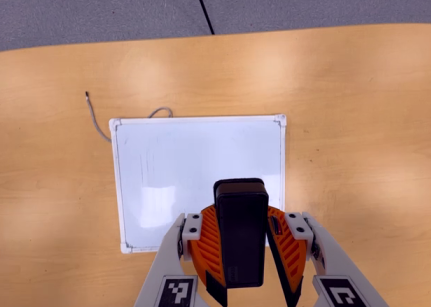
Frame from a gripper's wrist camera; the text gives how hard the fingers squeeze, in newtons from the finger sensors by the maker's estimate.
{"total": 9.0, "left": 9.1, "right": 8.9}